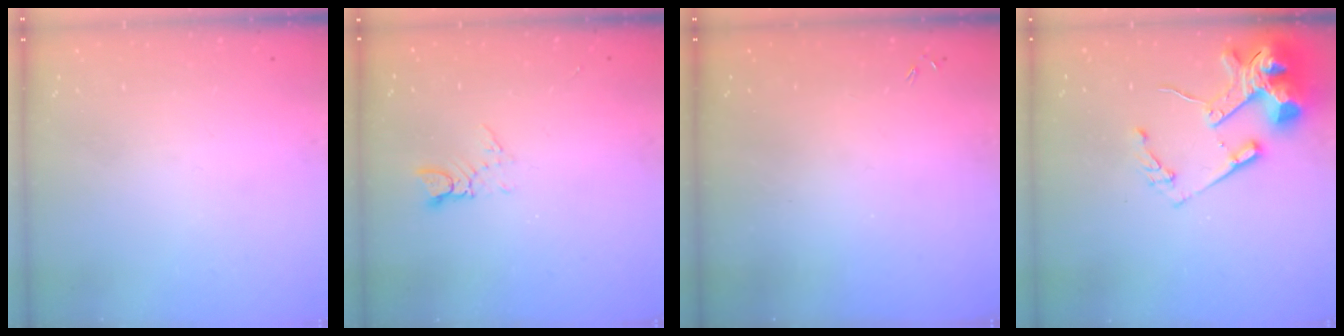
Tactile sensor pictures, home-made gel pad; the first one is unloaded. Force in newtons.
{"total": 3.3, "press": 3.3, "slide": 0.3}
{"total": 0.0}
{"total": 15.3, "press": 15.2, "slide": 2.0}